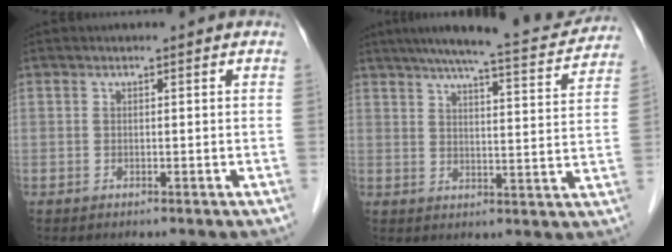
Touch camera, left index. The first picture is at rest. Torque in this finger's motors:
{"motor_torque": [0.35, -0.49, 0.27, 0.10]}